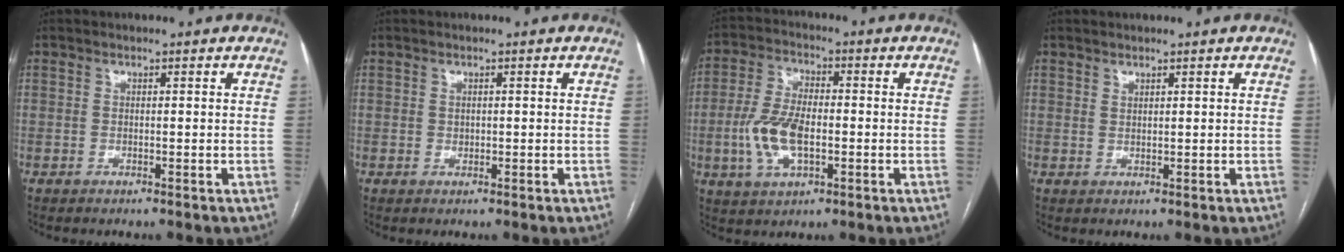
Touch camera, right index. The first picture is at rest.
{"total": 0.6, "force": [0.3, 0.5, 0.2], "torque": [-0.006, 0.002, 0.007]}
{"total": 9.4, "force": [-1.9, 4.2, 8.2], "torque": [-0.185, 0.007, -0.034]}
{"total": 0.7, "force": [0.6, 0.2, 0.2], "torque": [-0.001, -0.005, 0.012]}